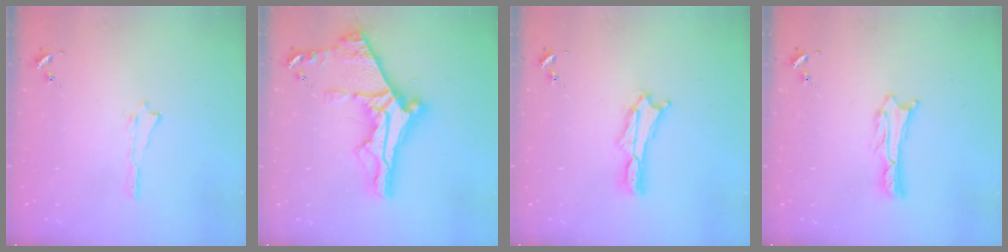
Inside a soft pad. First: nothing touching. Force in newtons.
{"total": 10.6, "press": 10.5, "slide": 1.3}
{"total": 2.0, "press": 2.0, "slide": 0.3}
{"total": 1.1, "press": 1.1, "slide": 0.2}